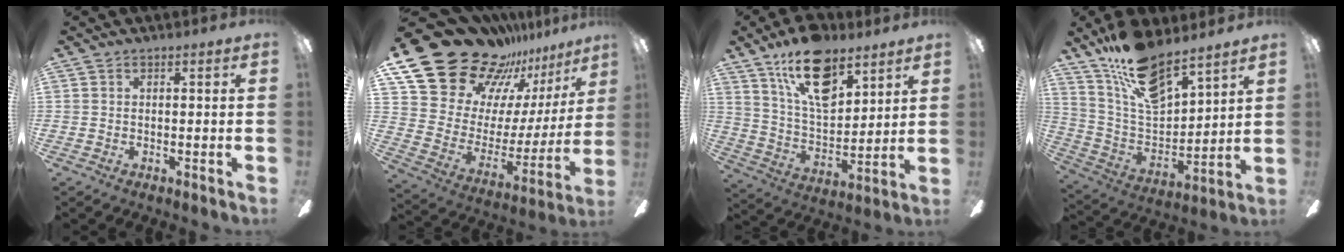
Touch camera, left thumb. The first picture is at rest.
{"total": 26.1, "force": [21.0, 12.7, 8.8], "torque": [-0.160, -0.151, 0.401]}
{"total": 18.2, "force": [11.2, 9.0, 11.1], "torque": [-0.189, -0.044, 0.199]}
{"total": 16.5, "force": [12.8, 6.1, 8.4], "torque": [-0.170, -0.079, 0.233]}